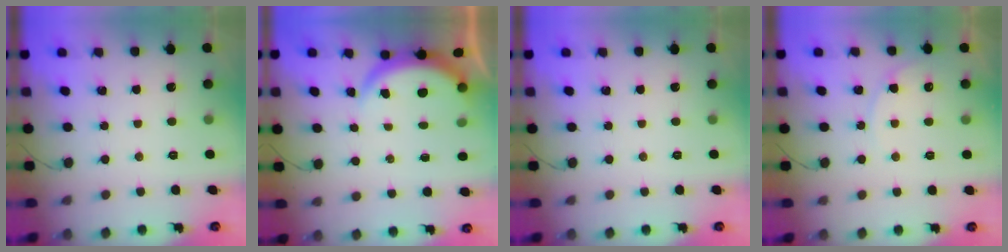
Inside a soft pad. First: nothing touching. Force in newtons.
{"total": 3.8, "press": 3.8, "slide": 0.3}
{"total": 0.0}
{"total": 4.8, "press": 4.8, "slide": 0.5}